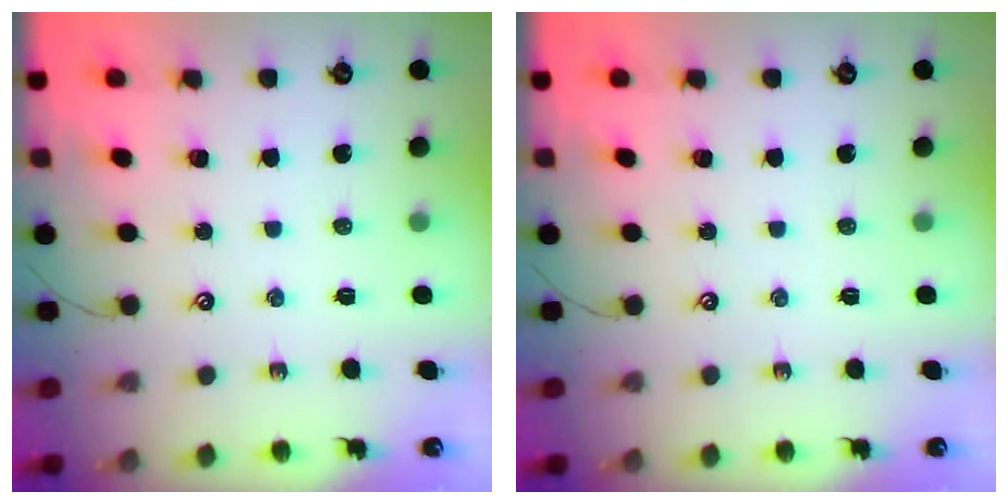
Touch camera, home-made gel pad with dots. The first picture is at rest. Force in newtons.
{"total": 0.0}